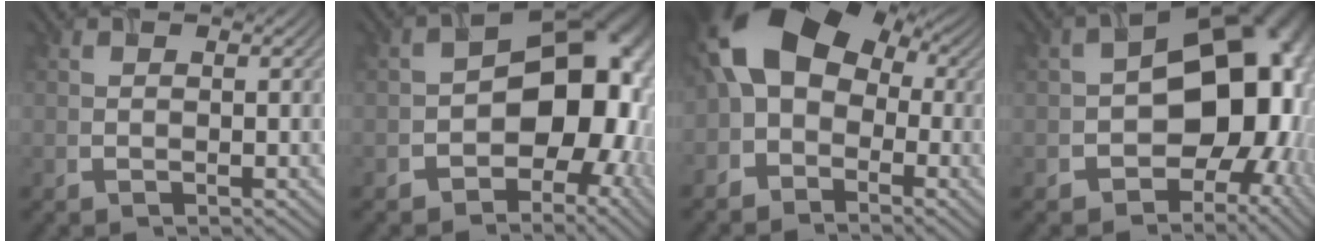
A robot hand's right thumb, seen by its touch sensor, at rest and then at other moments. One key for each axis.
{"total": 13.9, "fx": -3.4, "fy": 9.5, "fz": 9.6, "tx": -0.086, "ty": -0.002, "tz": -0.058}
{"total": 14.7, "fx": 0.1, "fy": 10.7, "fz": 10.1, "tx": -0.177, "ty": 0.015, "tz": -0.003}
{"total": 17.8, "fx": -2.7, "fy": 12.1, "fz": 12.8, "tx": -0.126, "ty": -0.019, "tz": -0.034}